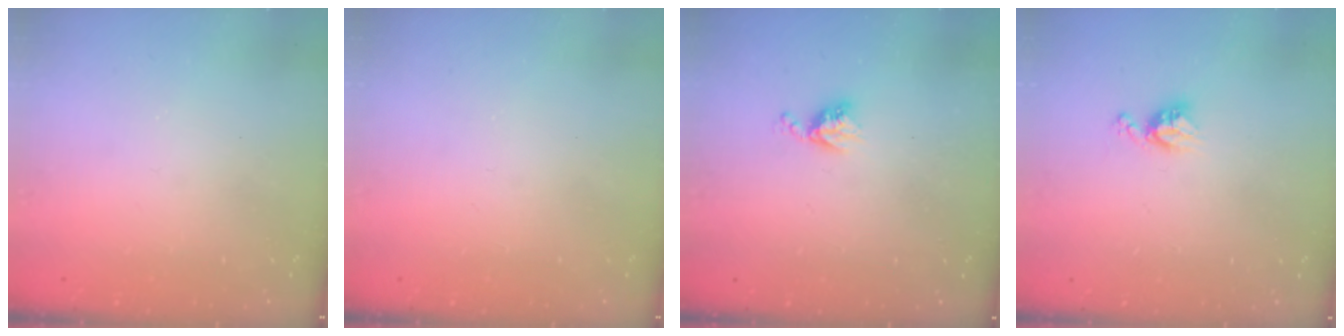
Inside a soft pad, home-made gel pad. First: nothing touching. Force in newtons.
{"total": 0.0}
{"total": 5.1, "press": 5.1, "slide": 0.4}
{"total": 5.2, "press": 5.2, "slide": 0.6}